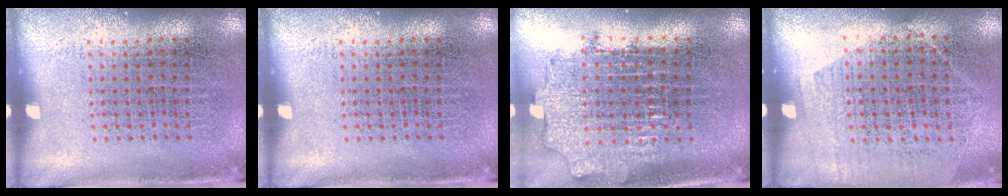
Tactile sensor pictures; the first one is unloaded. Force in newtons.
{"total": 0.0}
{"total": 1.9, "press": 1.4, "slide": 1.3}
{"total": 1.3, "press": 1.0, "slide": 0.7}